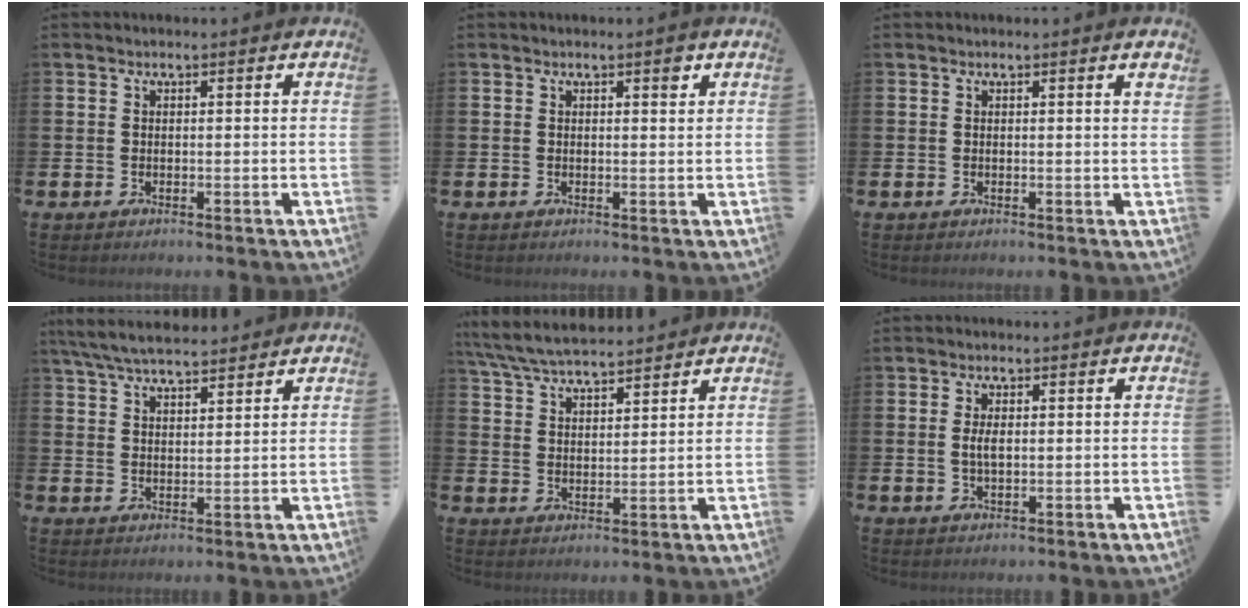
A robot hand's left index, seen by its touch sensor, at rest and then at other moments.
{"total": 1.6, "force": [1.0, 0.4, 1.1], "torque": [-0.012, 0.000, 0.015]}
{"total": 0.9, "force": [0.3, -0.1, 0.8], "torque": [-0.013, -0.001, 0.004]}
{"total": 5.7, "force": [5.4, 0.9, 1.7], "torque": [-0.054, -0.016, 0.100]}
{"total": 6.3, "force": [6.0, 0.9, 1.6], "torque": [-0.057, -0.023, 0.110]}
{"total": 2.4, "force": [0.1, 1.0, 2.1], "torque": [-0.041, 0.005, -0.001]}